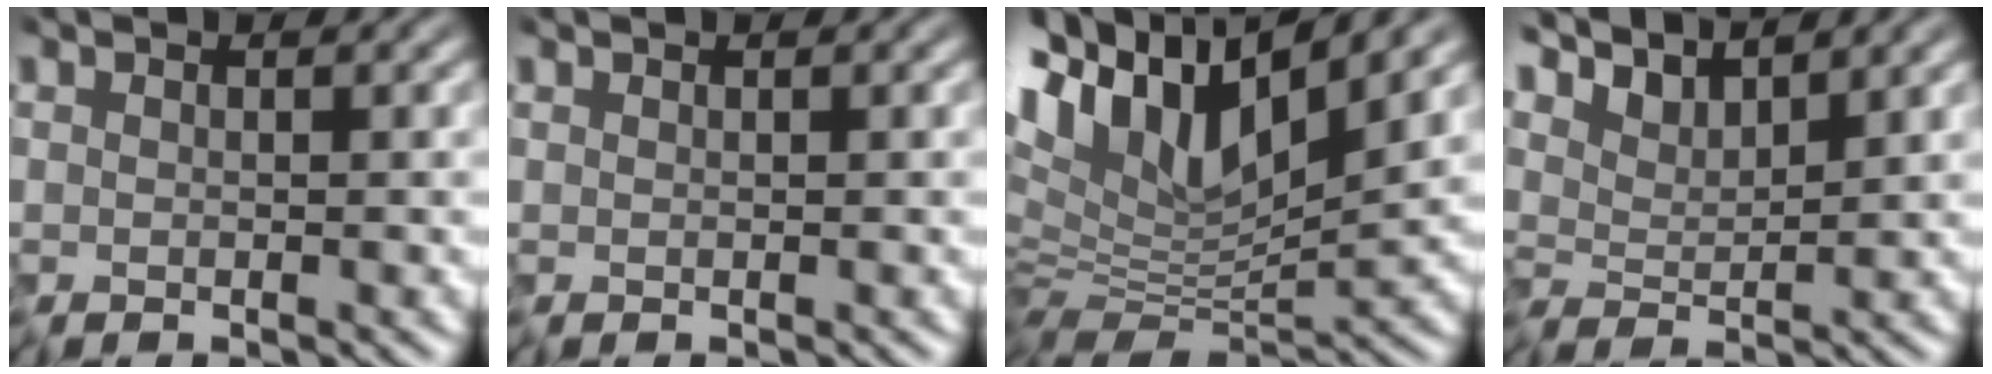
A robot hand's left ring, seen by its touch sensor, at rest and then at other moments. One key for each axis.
{"total": 0.0}
{"total": 13.2, "fx": 4.5, "fy": 6.6, "fz": 10.5, "tx": -0.215, "ty": 0.006, "tz": 0.086}
{"total": 4.9, "fx": 4.3, "fy": 1.1, "fz": 2.1, "tx": -0.062, "ty": 0.005, "tz": 0.063}